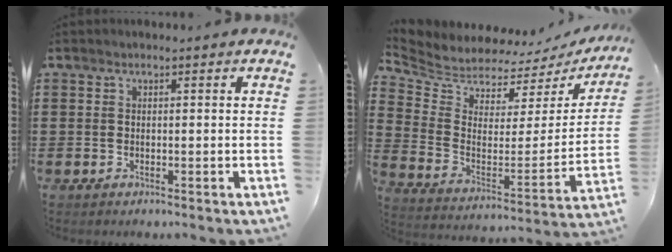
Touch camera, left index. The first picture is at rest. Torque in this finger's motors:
{"motor_torque": [1.05, -1.09, 0.01, -0.02]}